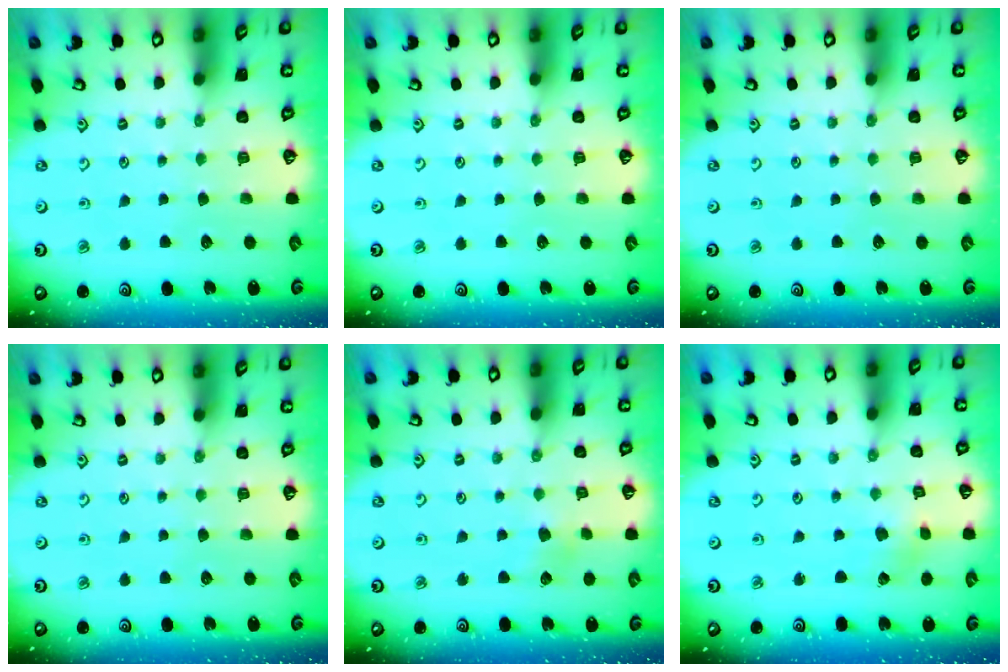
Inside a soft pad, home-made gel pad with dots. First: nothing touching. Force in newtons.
{"total": 0.0}
{"total": 0.0}
{"total": 0.0}
{"total": 3.5, "press": 3.5, "slide": 0.3}
{"total": 1.2, "press": 1.1, "slide": 0.2}